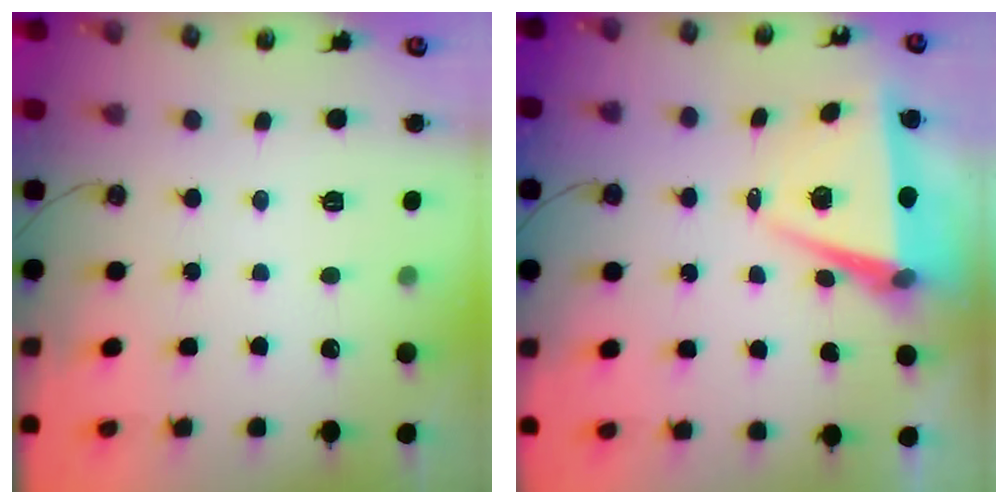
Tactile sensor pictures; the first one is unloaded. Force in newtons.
{"total": 6.8, "press": 5.2, "slide": 4.3}